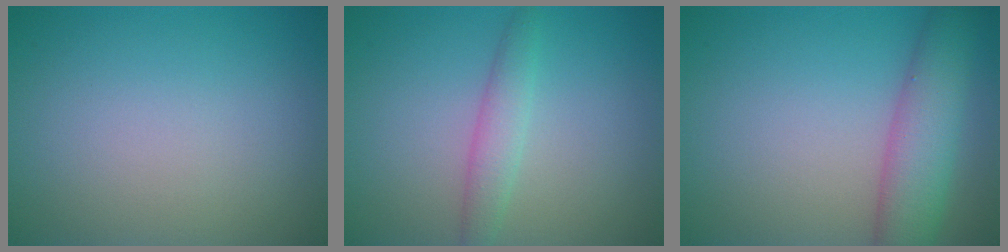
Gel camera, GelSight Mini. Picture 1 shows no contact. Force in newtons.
{"total": 2.2, "press": 2.2, "slide": 0.2}
{"total": 5.5, "press": 5.5, "slide": 0.2}